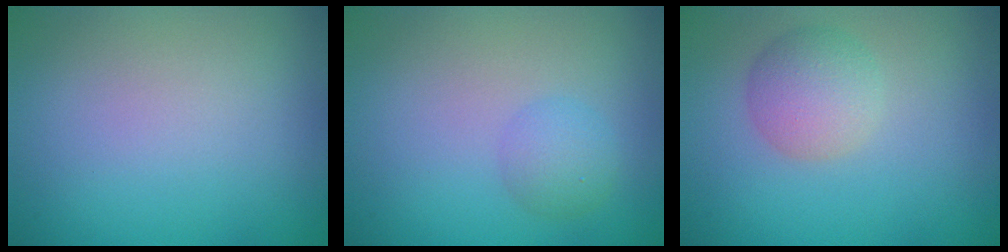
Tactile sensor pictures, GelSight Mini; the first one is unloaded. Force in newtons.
{"total": 1.8, "press": 1.8, "slide": 0.1}
{"total": 3.0, "press": 3.0, "slide": 0.1}